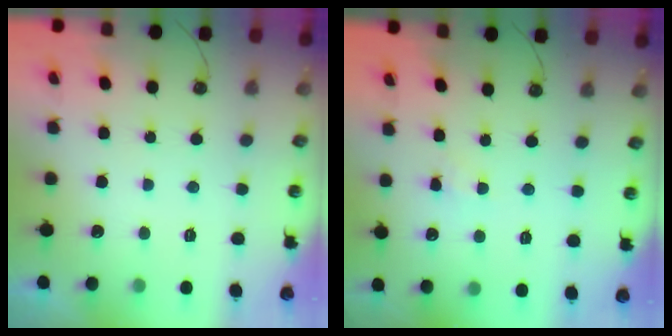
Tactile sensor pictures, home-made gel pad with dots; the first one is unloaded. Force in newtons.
{"total": 2.0, "press": 2.0, "slide": 0.3}